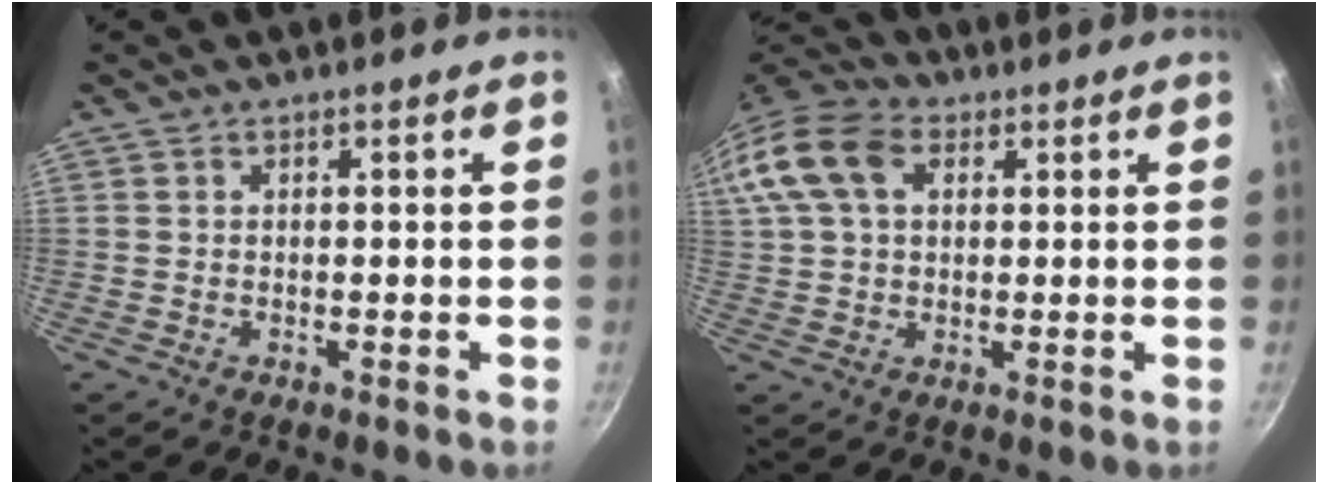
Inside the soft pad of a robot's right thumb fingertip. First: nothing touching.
{"total": 15.6, "force": [4.9, 10.6, 10.3], "torque": [-0.220, 0.029, 0.077]}